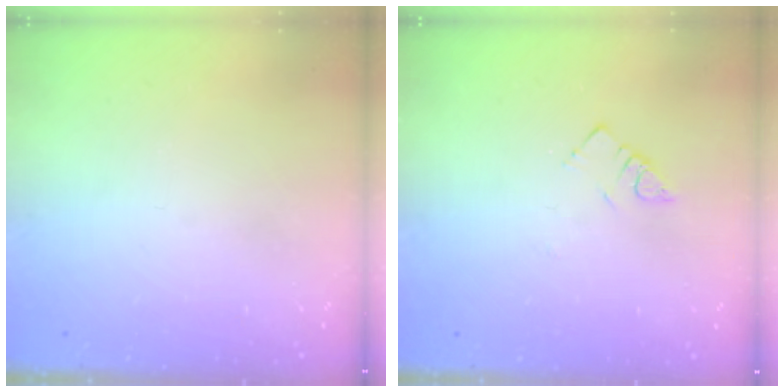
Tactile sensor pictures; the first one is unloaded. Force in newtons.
{"total": 3.4, "press": 3.3, "slide": 0.6}